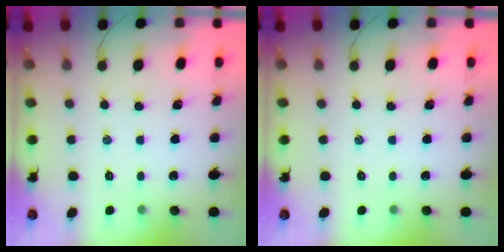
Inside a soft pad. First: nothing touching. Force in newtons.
{"total": 0.0}